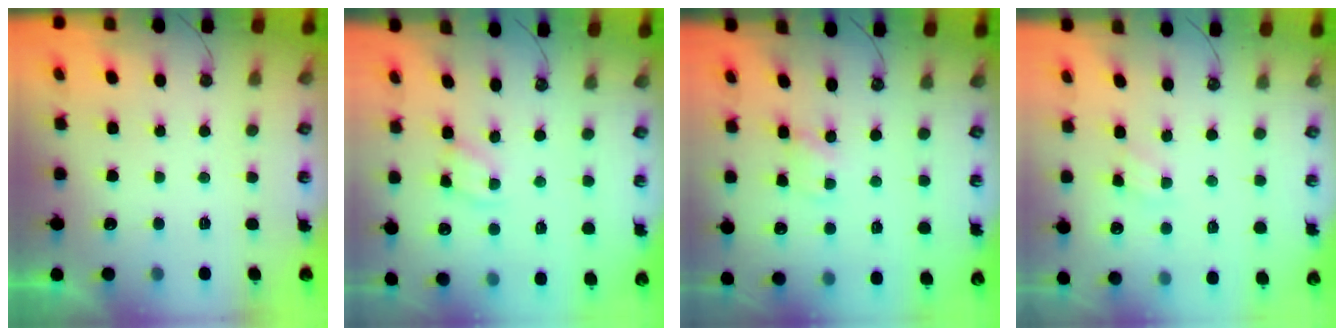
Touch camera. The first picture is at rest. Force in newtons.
{"total": 2.8, "press": 2.8, "slide": 0.3}
{"total": 1.1, "press": 1.0, "slide": 0.1}
{"total": 3.1, "press": 3.1, "slide": 0.5}